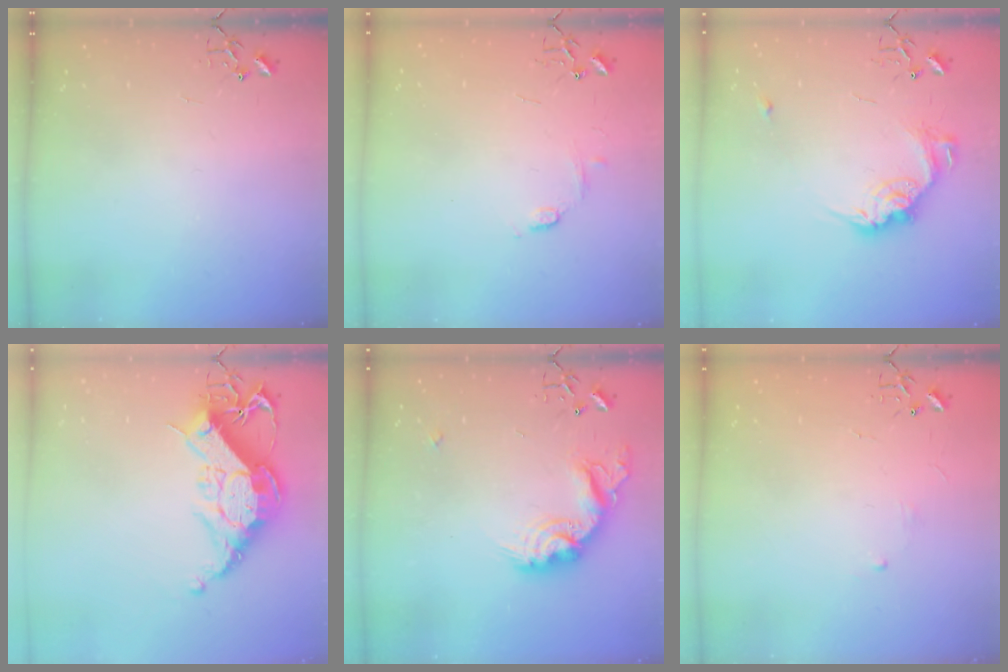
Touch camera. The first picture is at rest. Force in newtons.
{"total": 6.1, "press": 6.1, "slide": 0.7}
{"total": 15.4, "press": 15.4, "slide": 1.0}
{"total": 18.5, "press": 18.4, "slide": 1.5}
{"total": 17.9, "press": 17.8, "slide": 1.1}
{"total": 2.9, "press": 2.8, "slide": 0.5}